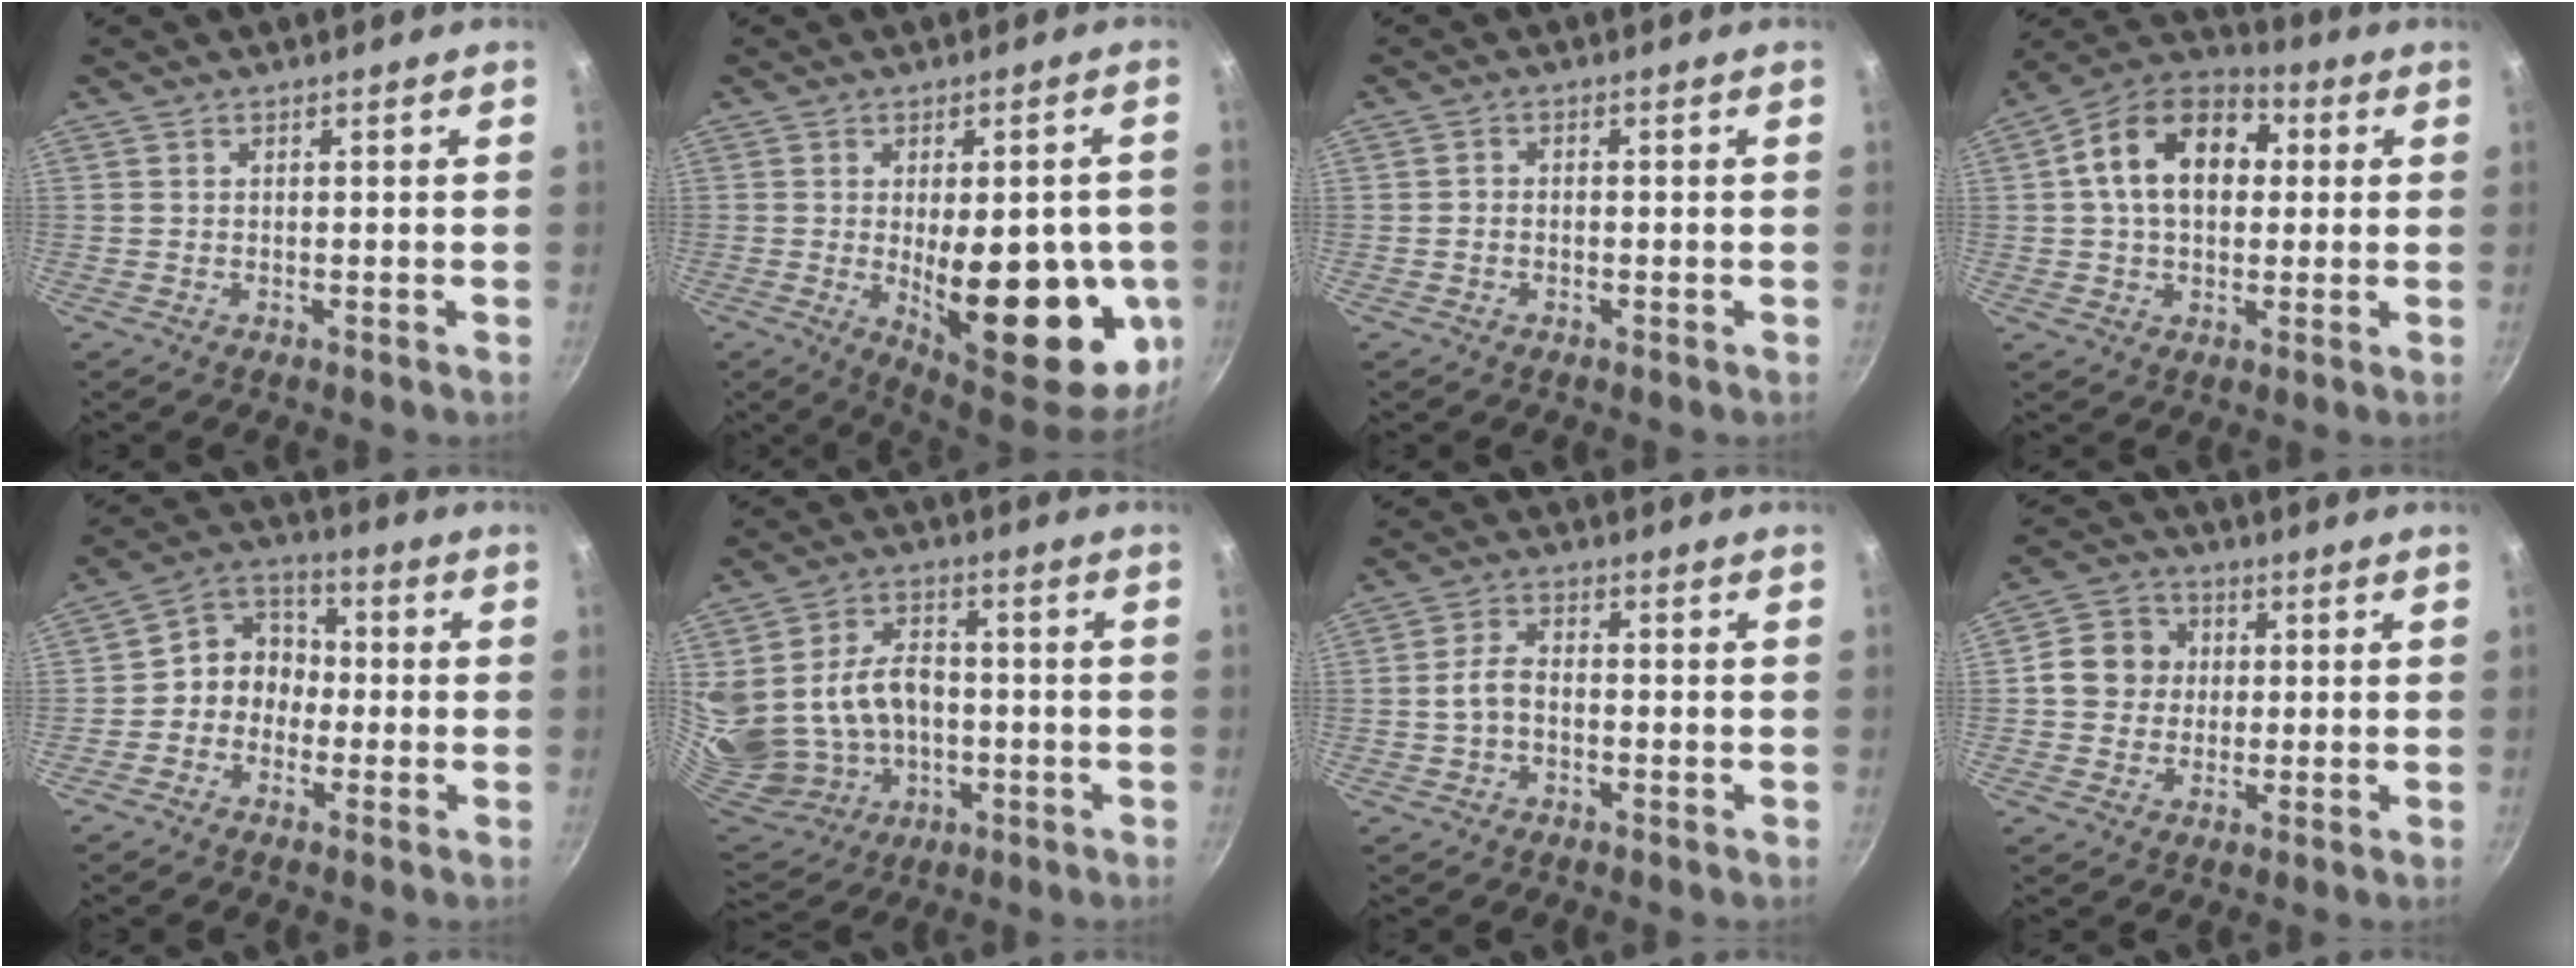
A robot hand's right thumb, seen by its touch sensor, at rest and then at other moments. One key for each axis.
{"total": 23.9, "fx": -3.7, "fy": 9.9, "fz": 21.4, "tx": -0.241, "ty": -0.018, "tz": -0.031}
{"total": 1.4, "fx": -0.6, "fy": 1.0, "fz": 0.8, "tx": -0.017, "ty": 0.008, "tz": -0.012}
{"total": 16.0, "fx": 2.8, "fy": 11.1, "fz": 11.2, "tx": -0.153, "ty": 0.028, "tz": 0.026}
{"total": 8.1, "fx": -1.6, "fy": 7.0, "fz": 3.7, "tx": -0.018, "ty": 0.039, "tz": -0.050}
{"total": 20.3, "fx": -0.9, "fy": 15.8, "fz": 12.6, "tx": -0.251, "ty": 0.019, "tz": 0.011}
{"total": 4.7, "fx": -1.2, "fy": 2.9, "fz": 3.5, "tx": -0.064, "ty": 0.025, "tz": -0.026}
{"total": 8.3, "fx": 0.7, "fy": 7.5, "fz": 3.4, "tx": -0.026, "ty": 0.012, "tz": -0.004}